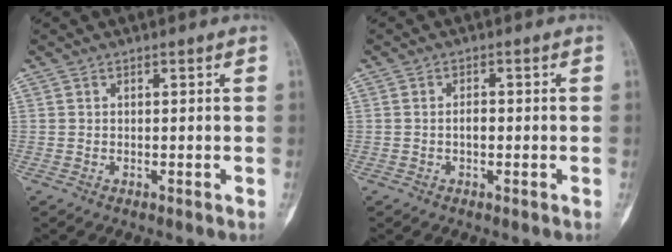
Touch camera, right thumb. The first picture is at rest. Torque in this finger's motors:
{"motor_torque": [0.67, 0.40, -0.08, -0.16, 0.11]}